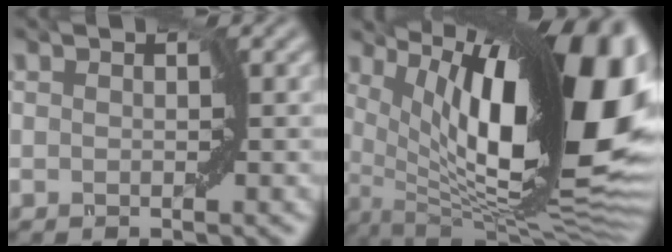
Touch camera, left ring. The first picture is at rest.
{"total": 18.5, "force": [4.9, 6.2, 16.8], "torque": [-0.231, 0.001, 0.088]}